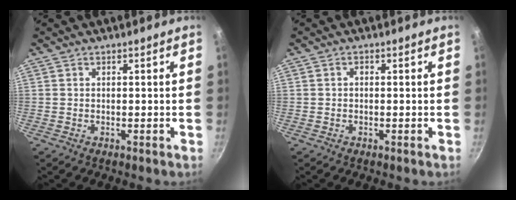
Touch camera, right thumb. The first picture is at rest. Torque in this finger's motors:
{"motor_torque": [0.03, 0.31, 0.33, 0.02, -0.02]}